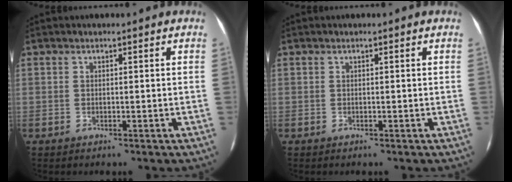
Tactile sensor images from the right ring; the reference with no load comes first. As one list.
[{"total": 0.0}]